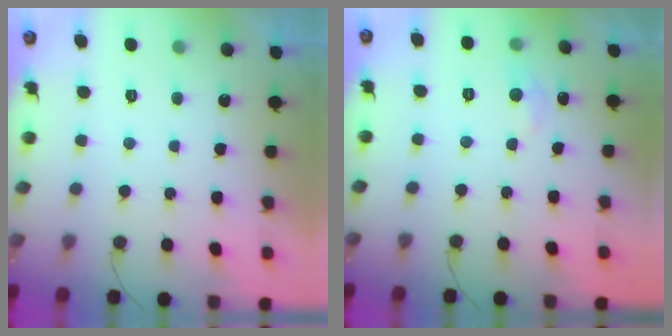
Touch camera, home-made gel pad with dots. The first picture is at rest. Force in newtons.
{"total": 5.3, "press": 5.2, "slide": 0.7}